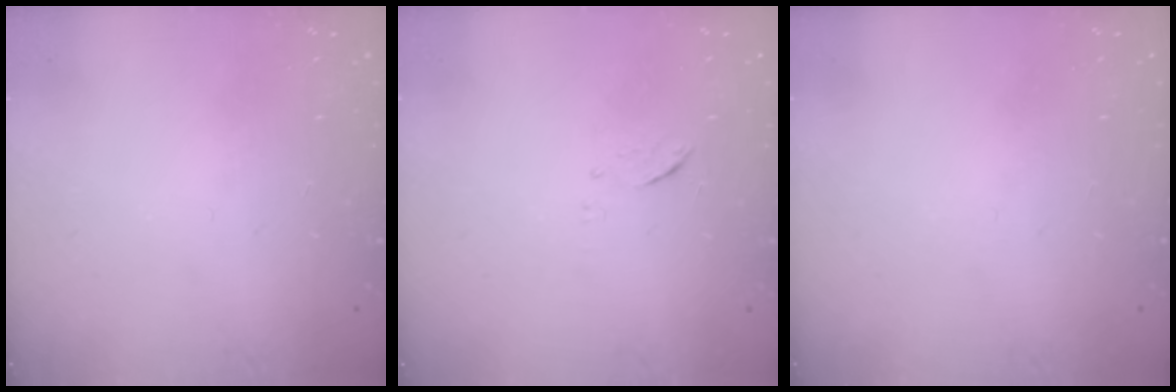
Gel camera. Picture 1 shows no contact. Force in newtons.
{"total": 6.0, "press": 6.0, "slide": 0.4}
{"total": 0.0}